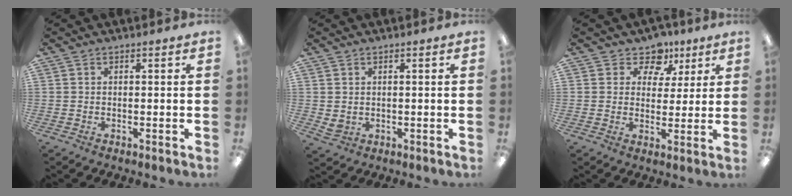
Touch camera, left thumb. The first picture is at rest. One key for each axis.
{"total": 1.9, "fx": 0.6, "fy": 1.5, "fz": 0.9, "tx": -0.009, "ty": -0.002, "tz": 0.009}
{"total": 8.1, "fx": 4.8, "fy": 6.0, "fz": 2.6, "tx": -0.037, "ty": -0.030, "tz": 0.087}